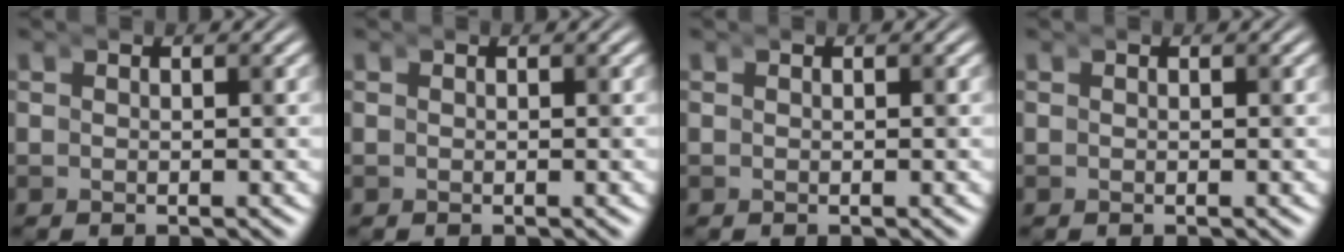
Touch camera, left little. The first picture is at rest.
{"total": 0.0}
{"total": 0.0}
{"total": 0.0}